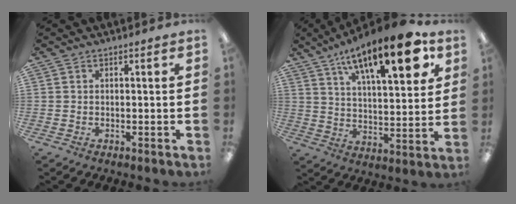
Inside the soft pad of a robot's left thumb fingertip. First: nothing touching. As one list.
[{"total": 20.1, "force": [11.6, 7.0, 14.8], "torque": [-0.218, -0.059, 0.182]}]